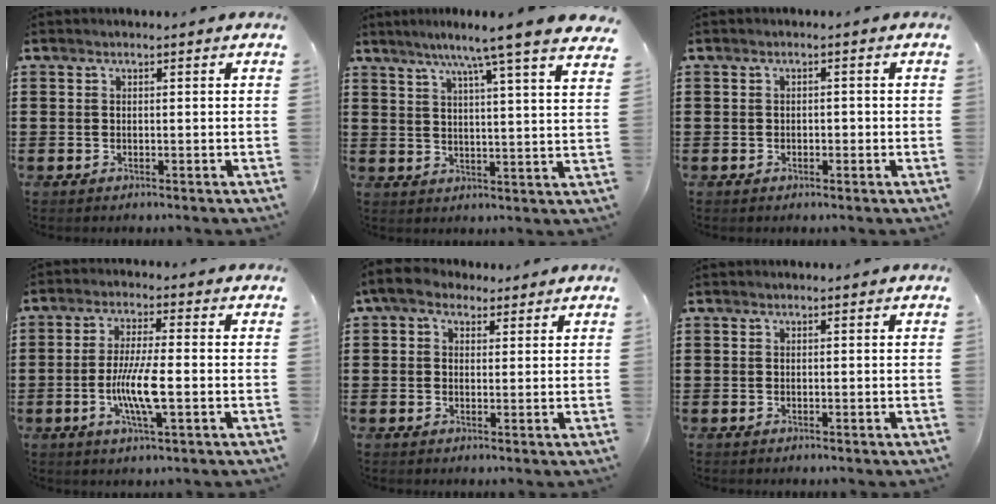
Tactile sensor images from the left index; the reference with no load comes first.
{"total": 7.4, "force": [6.0, -1.1, 4.2], "torque": [-0.096, -0.032, 0.094]}
{"total": 1.0, "force": [-0.5, 0.6, 0.5], "torque": [-0.013, 0.001, -0.014]}
{"total": 7.5, "force": [-1.7, 1.3, 7.2], "torque": [-0.141, -0.007, -0.035]}
{"total": 3.9, "force": [2.3, 2.5, 2.0], "torque": [-0.050, 0.010, 0.043]}
{"total": 0.0}